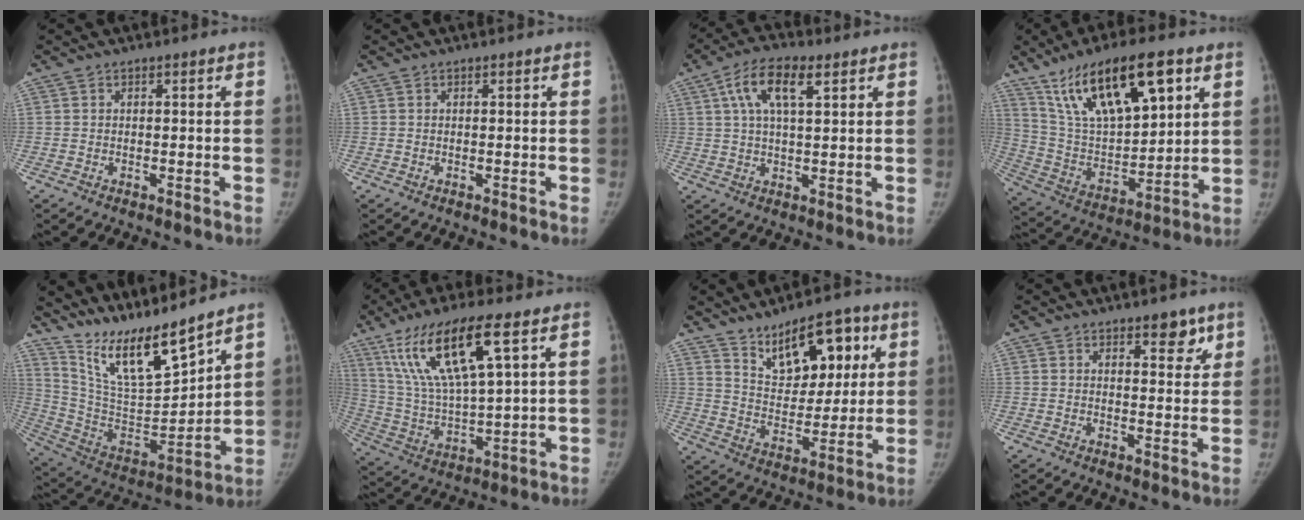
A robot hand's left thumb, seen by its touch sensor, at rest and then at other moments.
{"total": 0.0}
{"total": 9.5, "force": [4.0, 3.8, 7.7], "torque": [-0.146, 0.008, 0.071]}
{"total": 21.8, "force": [11.7, 8.6, 16.2], "torque": [-0.251, -0.033, 0.222]}
{"total": 17.2, "force": [14.6, 2.6, 8.8], "torque": [-0.132, -0.090, 0.286]}
{"total": 18.0, "force": [8.8, 4.2, 15.1], "torque": [-0.300, -0.024, 0.174]}
{"total": 15.0, "force": [7.8, 7.8, 10.1], "torque": [-0.112, -0.034, 0.138]}
{"total": 4.7, "force": [3.0, 2.2, 3.0], "torque": [-0.013, -0.018, 0.038]}